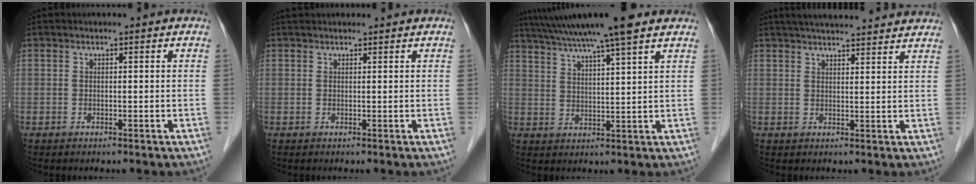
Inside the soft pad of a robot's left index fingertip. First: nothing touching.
{"total": 2.5, "force": [2.4, 0.5, 0.7], "torque": [-0.009, 0.033, 0.038]}
{"total": 14.1, "force": [11.4, -0.2, 8.2], "torque": [-0.147, 0.027, 0.173]}
{"total": 14.2, "force": [13.0, 1.7, 5.6], "torque": [-0.084, 0.039, 0.169]}